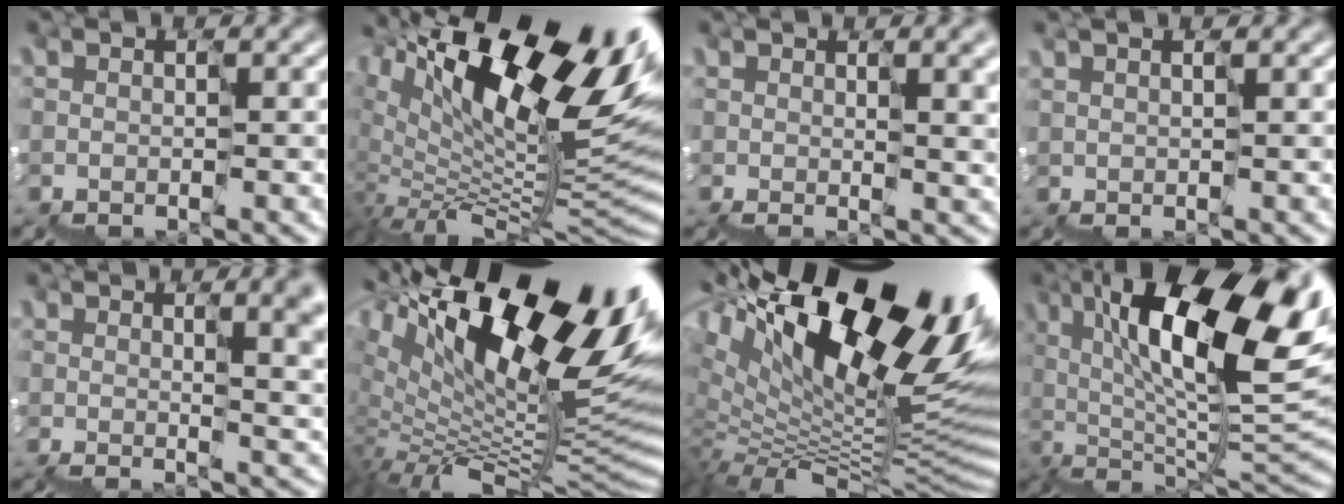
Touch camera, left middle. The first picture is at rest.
{"total": 12.9, "force": [6.7, 5.8, 9.4], "torque": [-0.169, 0.010, 0.132]}
{"total": 5.4, "force": [1.6, 2.4, 4.5], "torque": [-0.043, 0.010, 0.028]}
{"total": 1.4, "force": [0.9, 0.7, 0.8], "torque": [-0.009, 0.011, 0.017]}
{"total": 9.0, "force": [2.0, 4.5, 7.5], "torque": [-0.072, 0.012, 0.037]}
{"total": 14.2, "force": [6.7, 6.4, 10.7], "torque": [-0.190, 0.017, 0.134]}
{"total": 15.5, "force": [6.5, 6.8, 12.4], "torque": [-0.235, 0.020, 0.128]}
{"total": 14.0, "force": [3.9, 5.5, 12.3], "torque": [-0.203, 0.016, 0.067]}